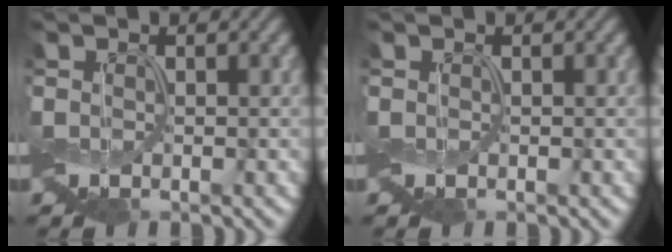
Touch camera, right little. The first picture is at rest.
{"total": 0.0}